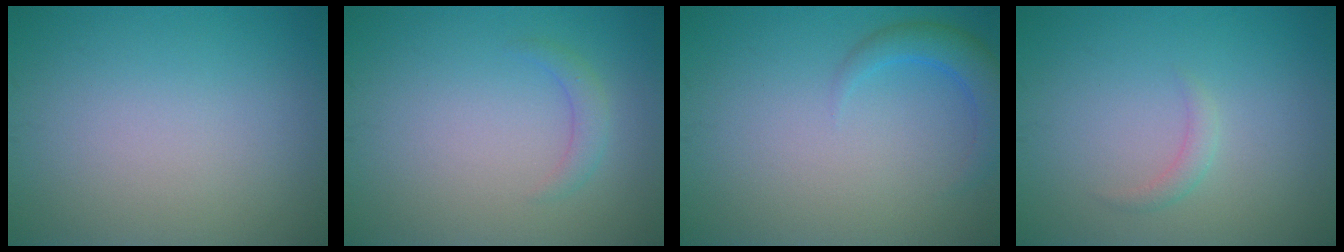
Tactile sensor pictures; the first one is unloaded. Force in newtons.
{"total": 1.4, "press": 1.4, "slide": 0.0}
{"total": 2.8, "press": 2.8, "slide": 0.2}
{"total": 1.1, "press": 1.1, "slide": 0.1}